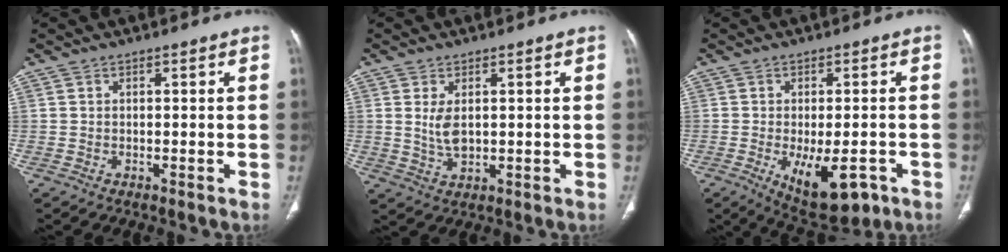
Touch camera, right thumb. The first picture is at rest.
{"total": 4.5, "force": [0.9, 2.4, 3.7], "torque": [-0.072, -0.010, 0.027]}
{"total": 11.9, "force": [-4.8, 5.5, 9.4], "torque": [-0.125, -0.001, -0.055]}